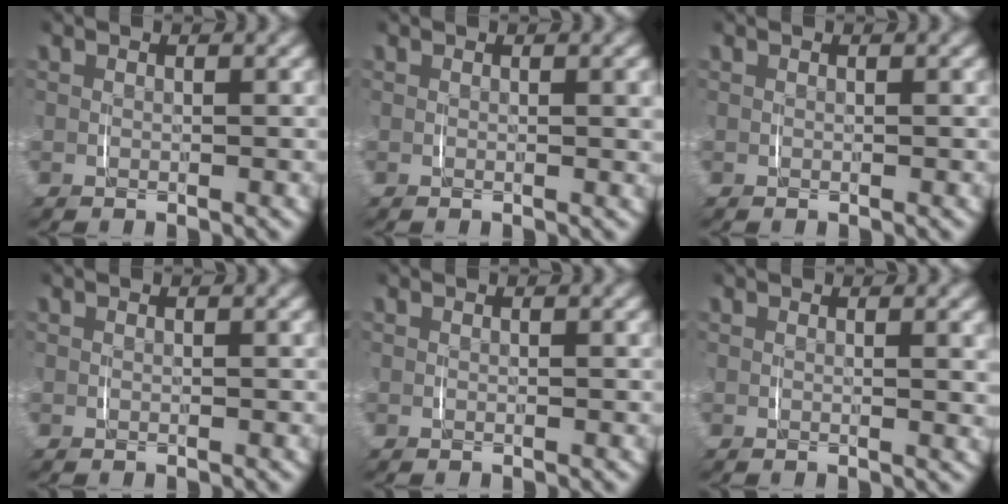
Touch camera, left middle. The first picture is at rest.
{"total": 0.6, "force": [0.2, -0.1, 0.5], "torque": [-0.005, -0.001, 0.003]}
{"total": 0.0}
{"total": 0.0}
{"total": 0.0}
{"total": 1.1, "force": [0.5, -0.3, 0.9], "torque": [-0.016, -0.002, 0.008]}